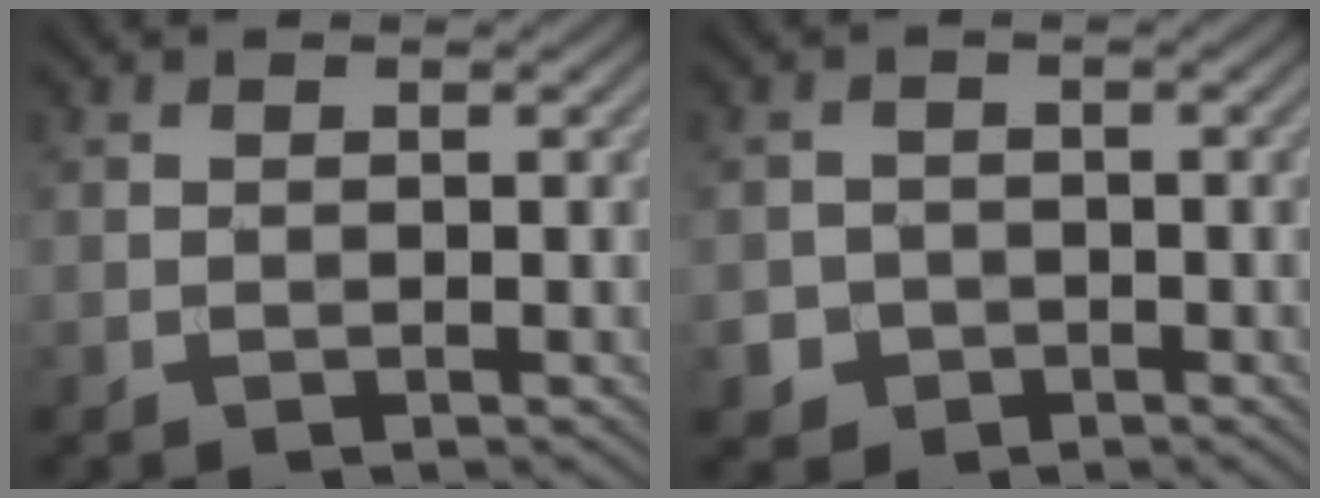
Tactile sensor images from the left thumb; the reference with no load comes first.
{"total": 2.7, "force": [-1.2, 2.3, 0.5], "torque": [-0.006, -0.004, -0.026]}